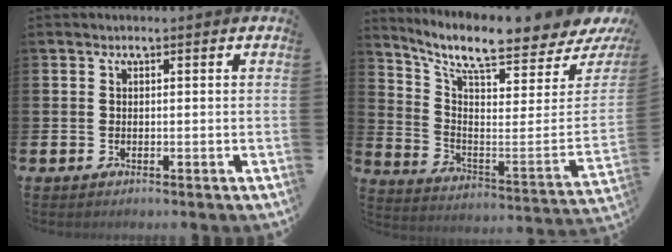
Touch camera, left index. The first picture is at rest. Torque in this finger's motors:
{"motor_torque": [0.28, -1.17, 1.05, 0.21]}